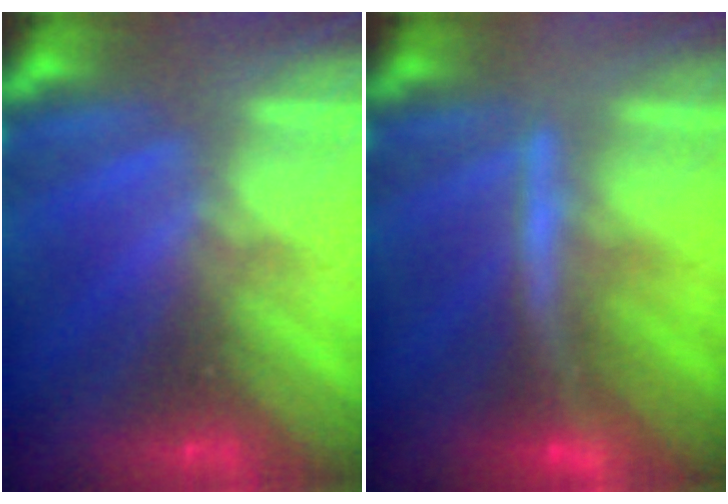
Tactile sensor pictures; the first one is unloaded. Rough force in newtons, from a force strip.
{"total": 2.8}